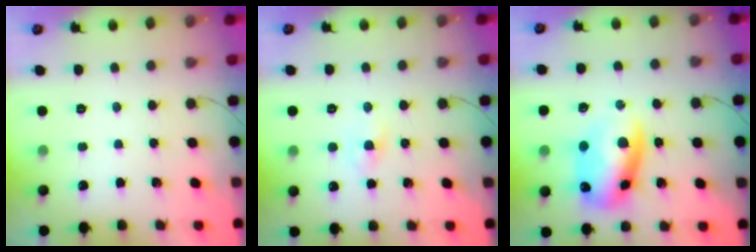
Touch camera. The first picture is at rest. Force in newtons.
{"total": 3.1, "press": 2.9, "slide": 0.9}
{"total": 12.3, "press": 11.9, "slide": 2.9}